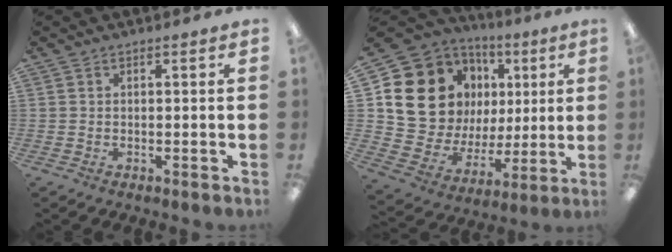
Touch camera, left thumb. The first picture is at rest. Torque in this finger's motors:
{"motor_torque": [1.81, 3.18, 0.36, -0.35, 0.25]}